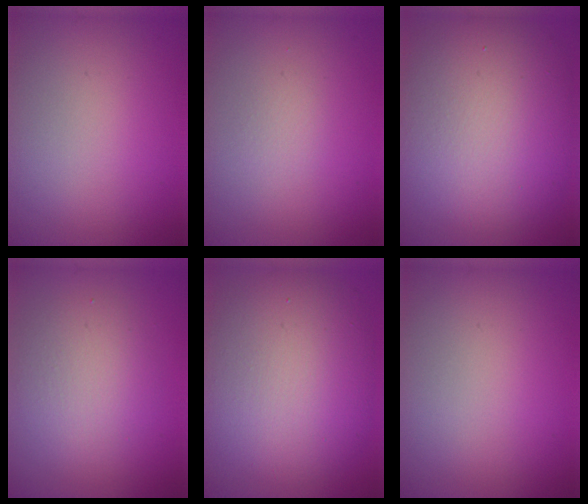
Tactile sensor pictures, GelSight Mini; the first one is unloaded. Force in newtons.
{"total": 0.7, "press": 0.7, "slide": 0.0}
{"total": 12.7, "press": 12.7, "slide": 0.6}
{"total": 3.3, "press": 3.3, "slide": 0.1}
{"total": 10.5, "press": 10.5, "slide": 0.4}
{"total": 0.0}